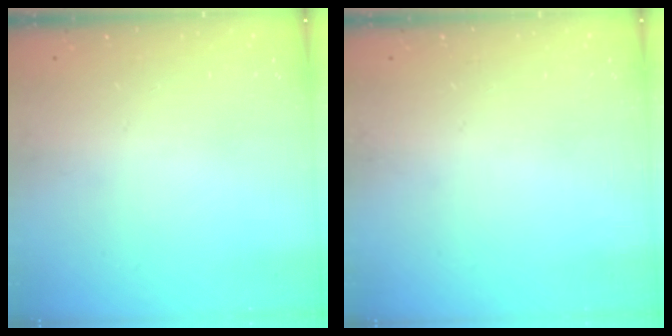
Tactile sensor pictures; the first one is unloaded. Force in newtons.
{"total": 0.0}